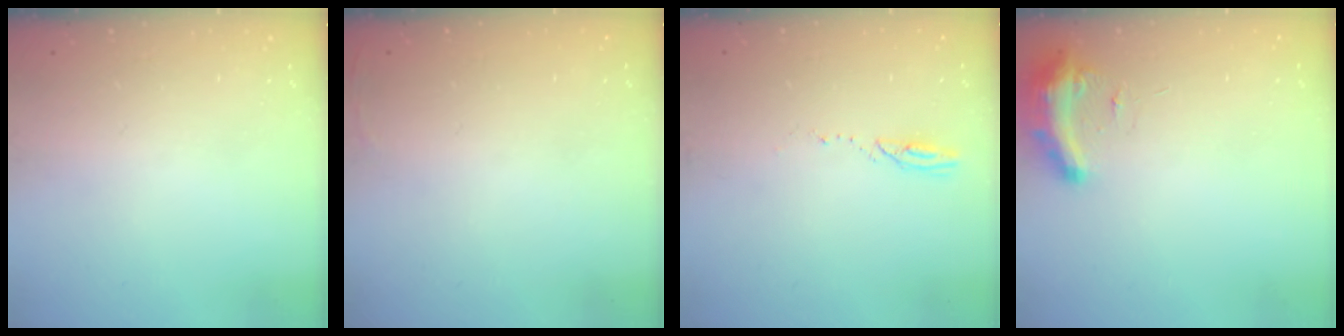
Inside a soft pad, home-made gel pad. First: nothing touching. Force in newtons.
{"total": 2.5, "press": 2.4, "slide": 0.9}
{"total": 2.6, "press": 2.6, "slide": 0.3}
{"total": 9.3, "press": 9.2, "slide": 0.9}